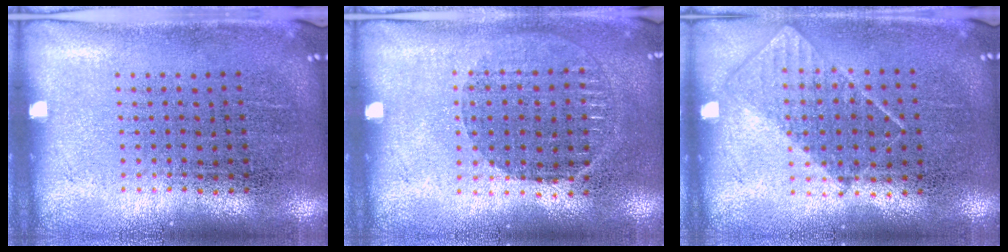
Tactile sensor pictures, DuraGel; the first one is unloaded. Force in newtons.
{"total": 1.0, "press": 0.9, "slide": 0.4}
{"total": 0.8, "press": 0.6, "slide": 0.4}